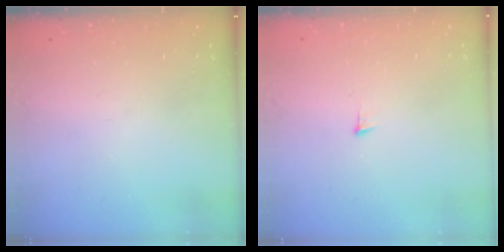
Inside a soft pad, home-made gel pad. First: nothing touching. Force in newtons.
{"total": 3.6, "press": 3.6, "slide": 0.3}